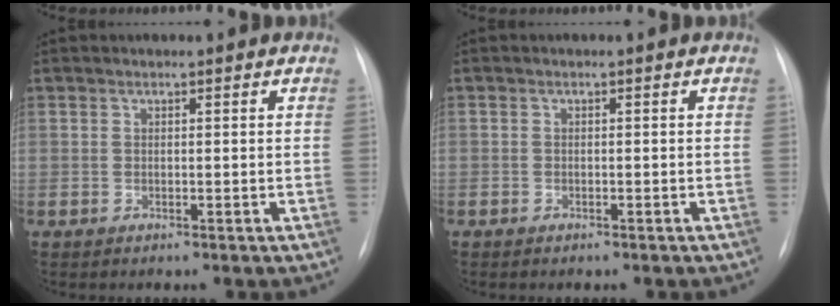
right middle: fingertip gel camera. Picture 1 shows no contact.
{"total": 0.5, "force": [-0.4, 0.3, 0.1], "torque": [-0.004, 0.002, -0.007]}